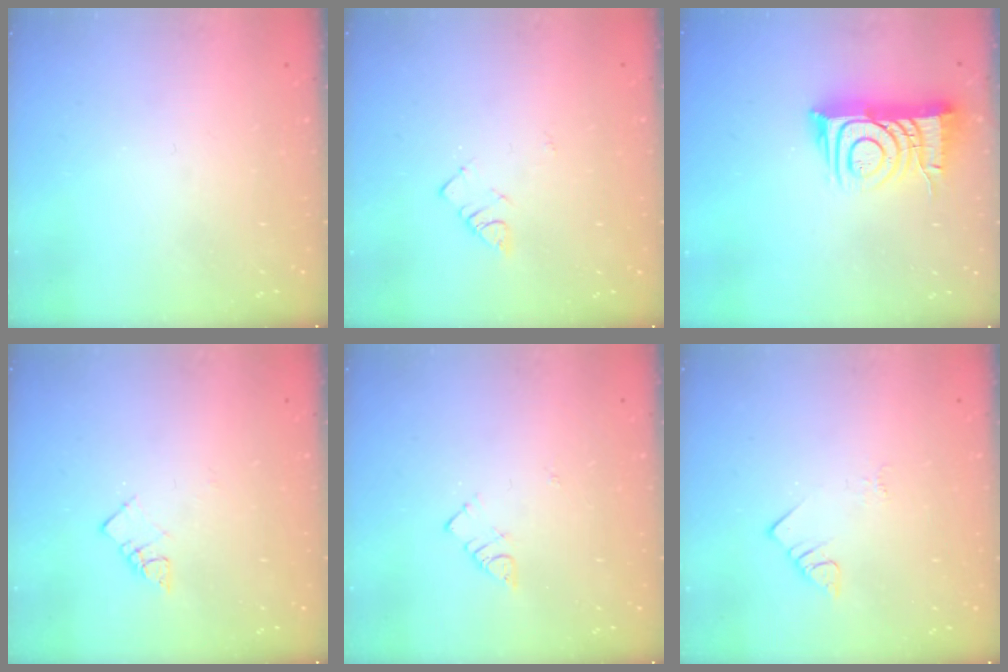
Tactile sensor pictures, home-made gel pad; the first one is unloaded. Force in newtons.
{"total": 2.9, "press": 2.9, "slide": 0.5}
{"total": 12.1, "press": 12.0, "slide": 1.2}
{"total": 3.9, "press": 3.9, "slide": 0.4}
{"total": 2.9, "press": 2.9, "slide": 0.4}
{"total": 2.7, "press": 2.7, "slide": 0.3}